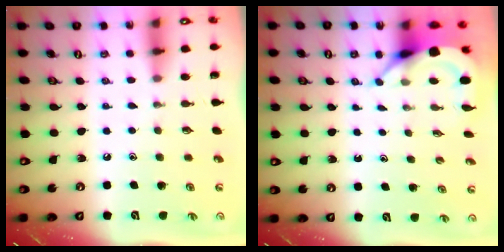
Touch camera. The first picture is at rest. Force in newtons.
{"total": 4.2, "press": 4.2, "slide": 0.1}